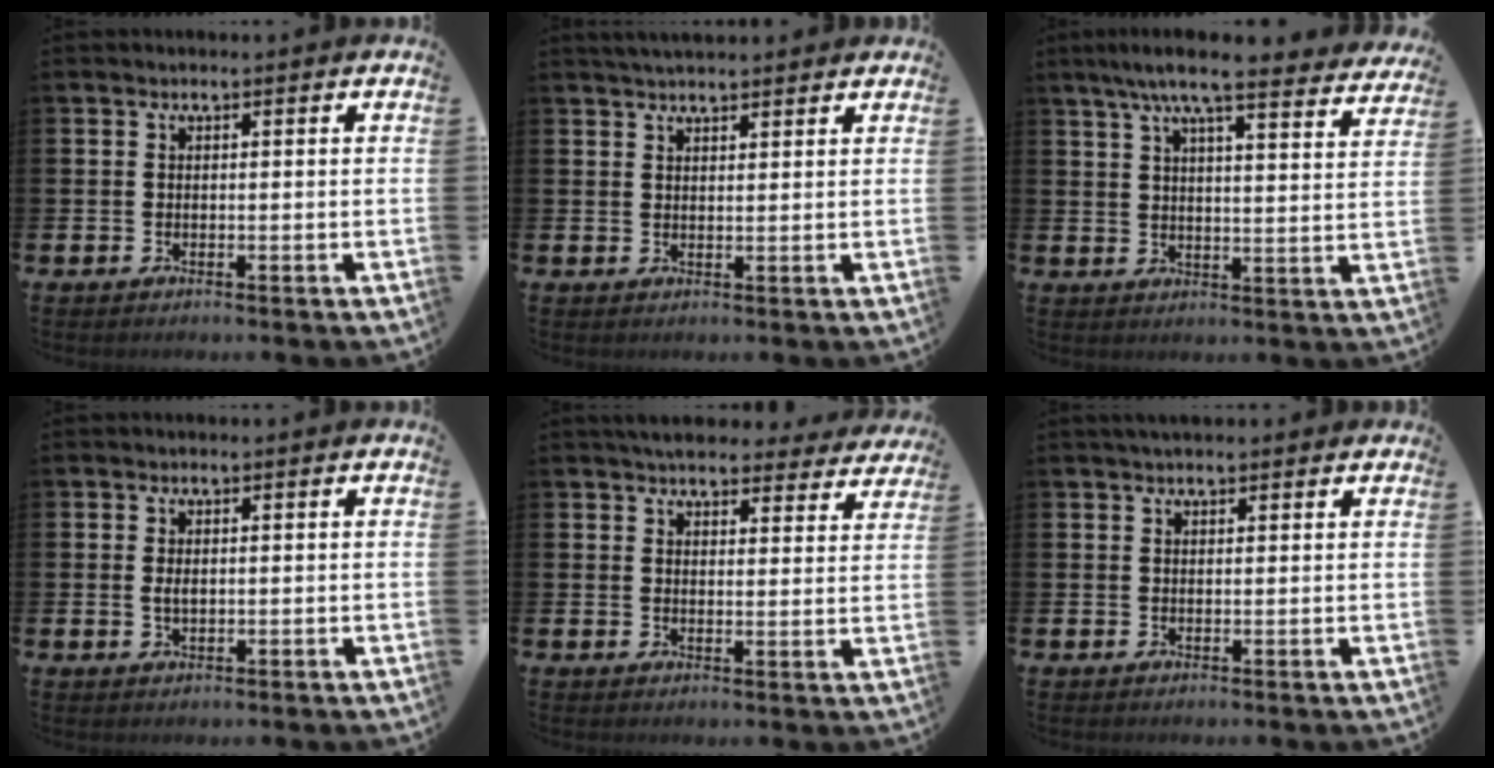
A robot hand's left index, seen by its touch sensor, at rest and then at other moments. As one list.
[{"total": 2.9, "force": [2.8, 0.5, 0.6], "torque": [-0.015, -0.005, 0.051]}, {"total": 8.0, "force": [7.3, 0.5, 3.4], "torque": [-0.077, -0.036, 0.126]}, {"total": 1.0, "force": [0.2, 0.5, 0.8], "torque": [-0.005, 0.000, -0.001]}, {"total": 5.4, "force": [5.1, 1.4, 0.9], "torque": [-0.019, -0.029, 0.089]}, {"total": 1.9, "force": [1.7, 0.6, 0.7], "torque": [-0.006, 0.001, 0.029]}]